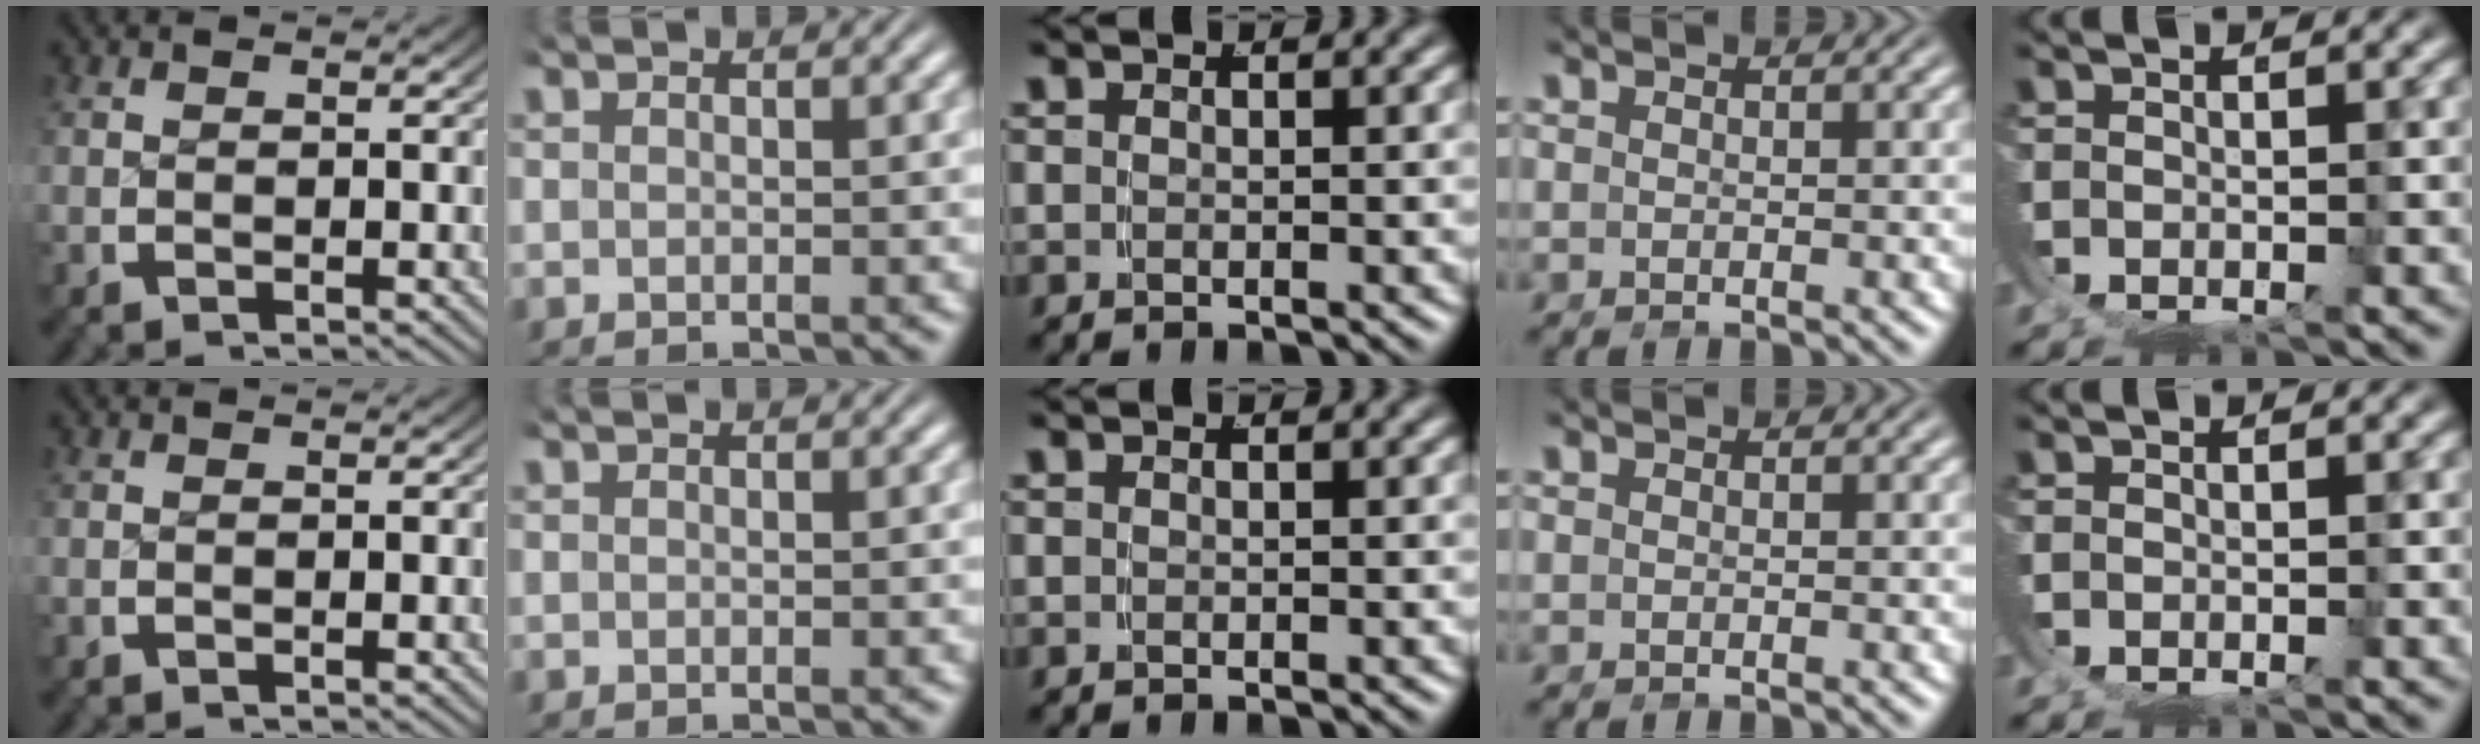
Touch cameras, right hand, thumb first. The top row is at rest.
{}